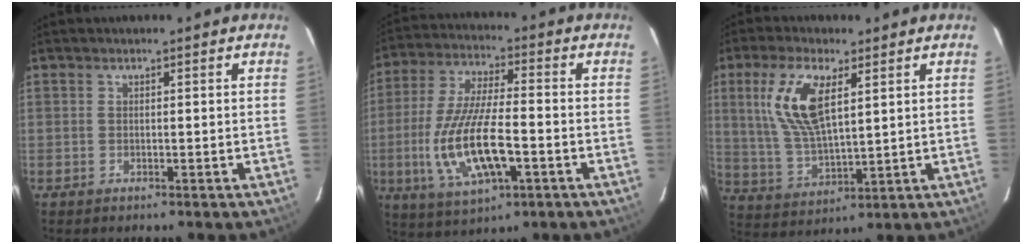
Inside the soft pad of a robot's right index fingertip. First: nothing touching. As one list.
[{"total": 16.1, "force": [-4.5, 5.4, 14.5], "torque": [-0.305, -0.014, -0.077]}, {"total": 12.6, "force": [4.6, 4.9, 10.6], "torque": [-0.214, 0.008, 0.101]}]